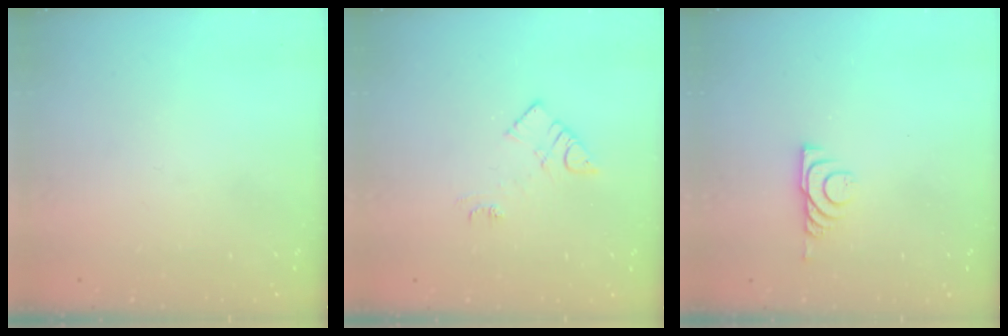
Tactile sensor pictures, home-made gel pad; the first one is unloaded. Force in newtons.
{"total": 5.6, "press": 5.5, "slide": 0.6}
{"total": 5.8, "press": 5.7, "slide": 0.8}